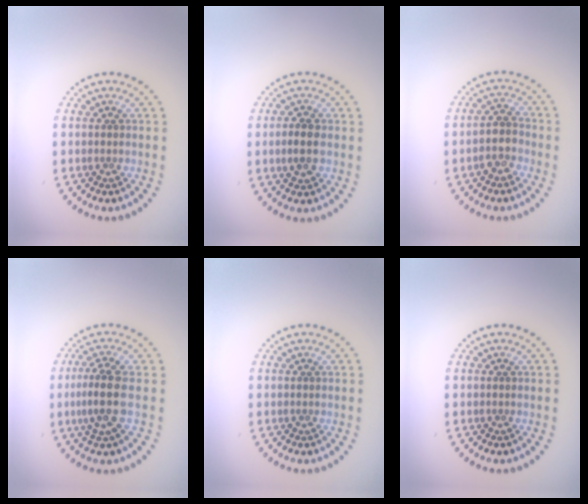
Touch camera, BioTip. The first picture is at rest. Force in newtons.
{"total": 2.3, "press": 2.3, "slide": 0.2}
{"total": 2.2, "press": 2.0, "slide": 0.9}
{"total": 3.5, "press": 3.1, "slide": 1.7}
{"total": 0.0}
{"total": 0.0}